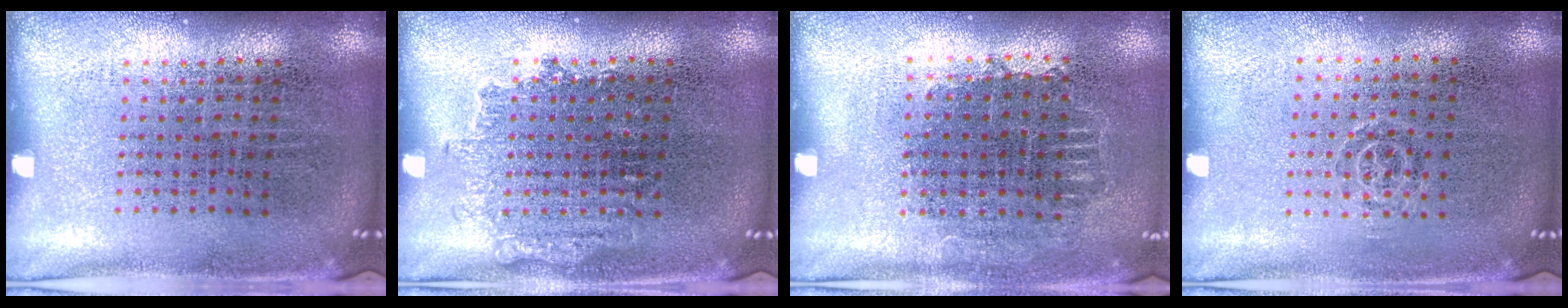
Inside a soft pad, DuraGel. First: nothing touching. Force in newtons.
{"total": 1.2, "press": 1.2, "slide": 0.3}
{"total": 0.7, "press": 0.7, "slide": 0.2}
{"total": 0.7, "press": 0.6, "slide": 0.5}